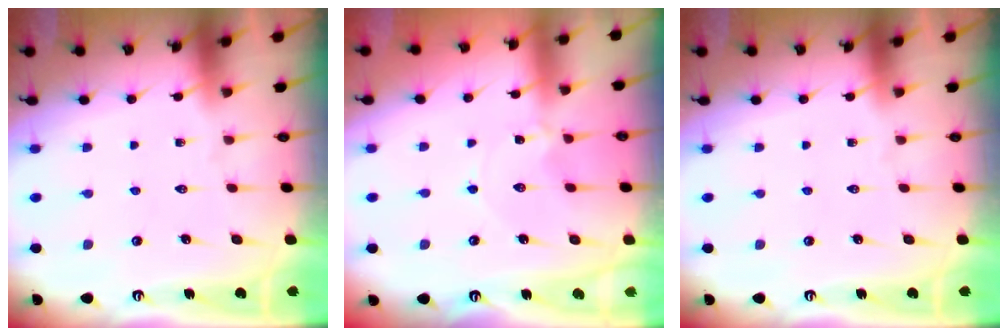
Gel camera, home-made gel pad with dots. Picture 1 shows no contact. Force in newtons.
{"total": 0.0}
{"total": 0.0}